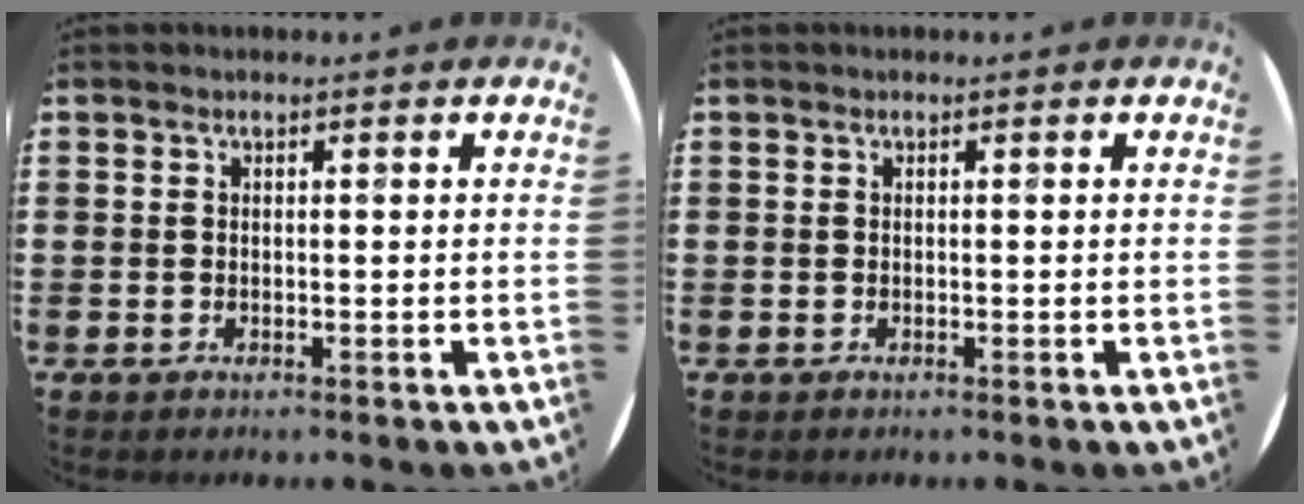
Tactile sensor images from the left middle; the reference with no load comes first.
{"total": 0.0}